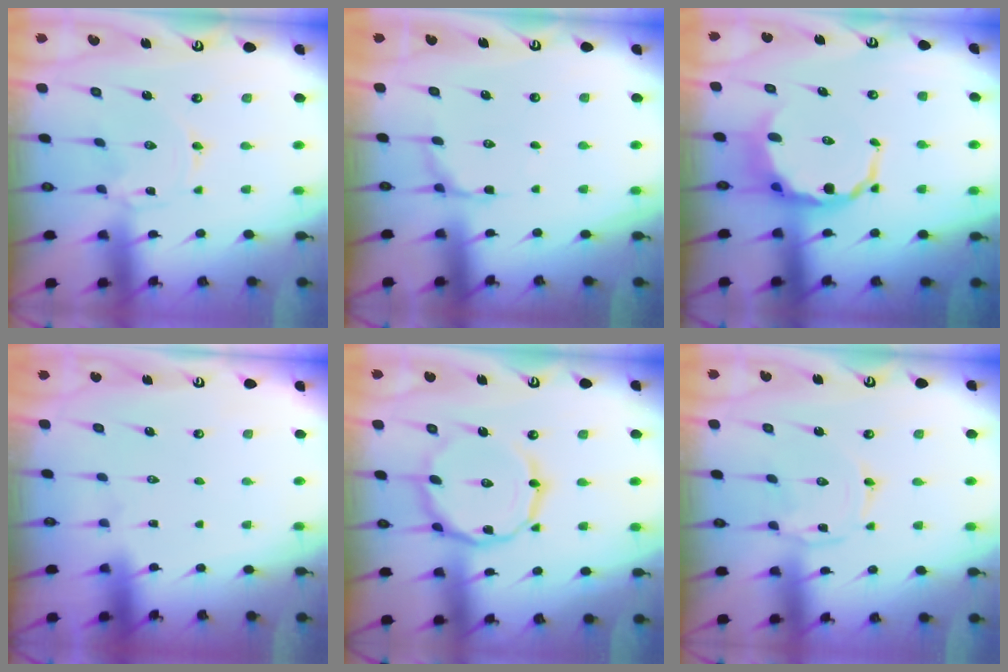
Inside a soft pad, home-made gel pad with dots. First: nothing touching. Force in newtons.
{"total": 5.7, "press": 5.3, "slide": 2.1}
{"total": 10.0, "press": 9.7, "slide": 2.5}
{"total": 1.6, "press": 1.6, "slide": 0.1}
{"total": 13.8, "press": 13.8, "slide": 0.8}
{"total": 1.3, "press": 1.3, "slide": 0.2}